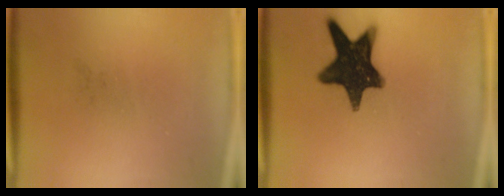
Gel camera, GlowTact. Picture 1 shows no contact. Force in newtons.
{"total": 15.3}